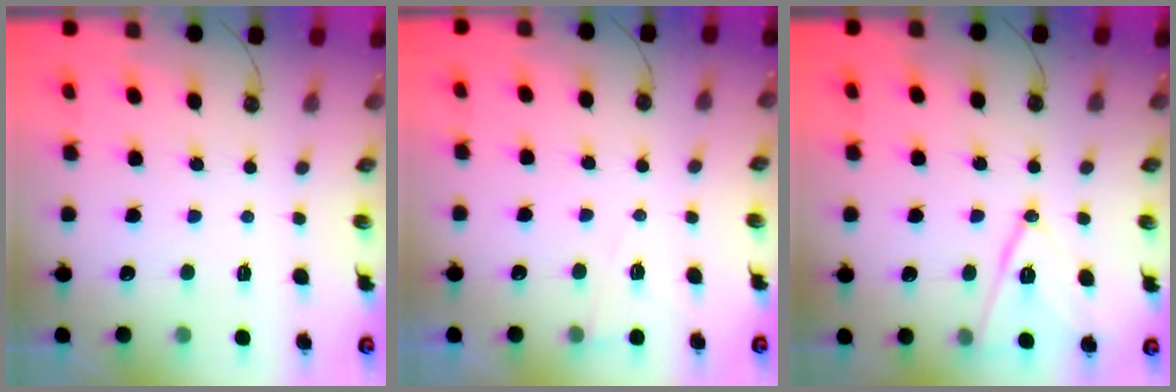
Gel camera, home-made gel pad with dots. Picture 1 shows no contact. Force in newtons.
{"total": 4.4, "press": 3.2, "slide": 3.0}
{"total": 13.4, "press": 13.0, "slide": 3.4}